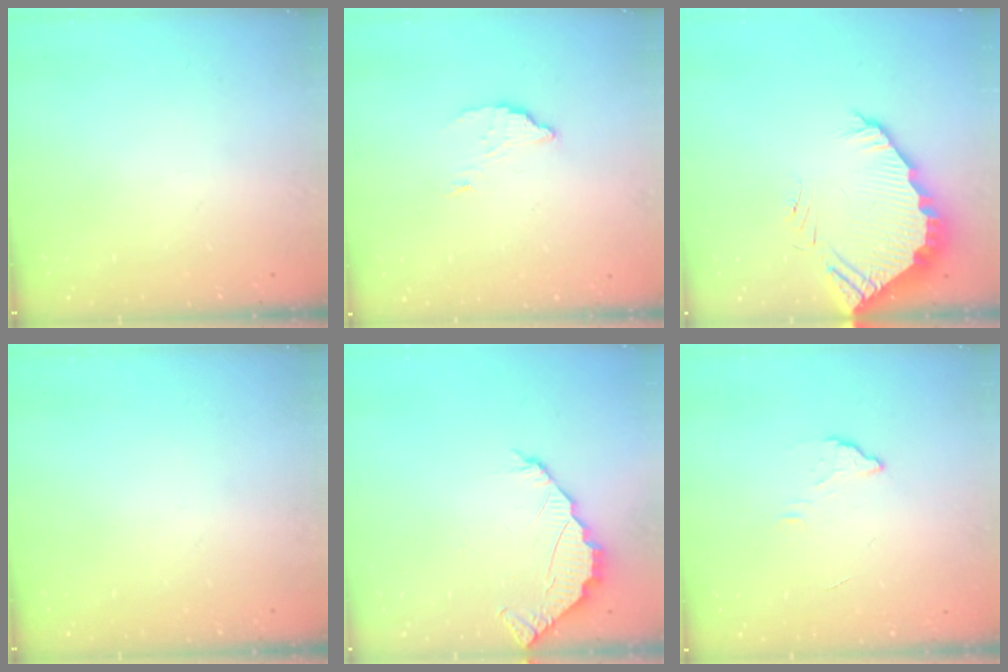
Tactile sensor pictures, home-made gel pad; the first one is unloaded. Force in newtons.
{"total": 2.9, "press": 2.9, "slide": 0.0}
{"total": 5.1, "press": 5.1, "slide": 0.3}
{"total": 0.0}
{"total": 2.4, "press": 2.4, "slide": 0.2}
{"total": 2.8, "press": 2.8, "slide": 0.2}